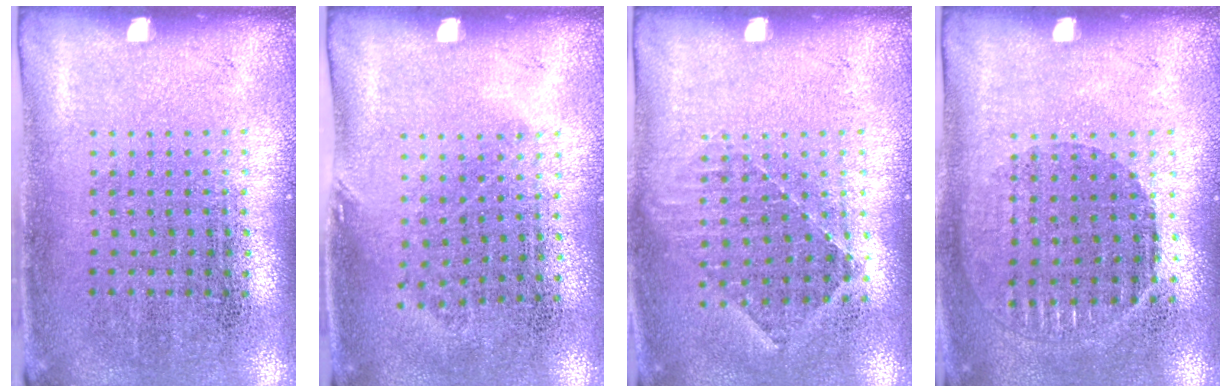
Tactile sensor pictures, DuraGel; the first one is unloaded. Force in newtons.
{"total": 0.9, "press": 0.6, "slide": 0.6}
{"total": 0.8, "press": 0.8, "slide": 0.2}
{"total": 0.9, "press": 0.8, "slide": 0.3}